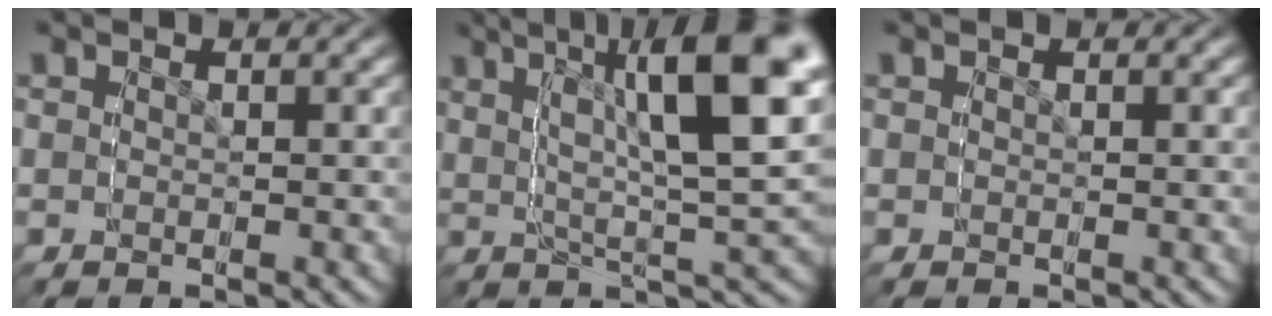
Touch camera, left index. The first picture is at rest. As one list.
[{"total": 8.1, "force": [4.5, -0.5, 6.7], "torque": [-0.102, 0.052, 0.055]}, {"total": 0.0}]